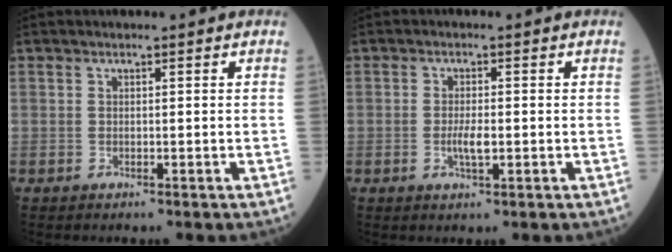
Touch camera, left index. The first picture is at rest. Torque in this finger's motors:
{"motor_torque": [0.40, 0.24, 0.08, 0.02]}